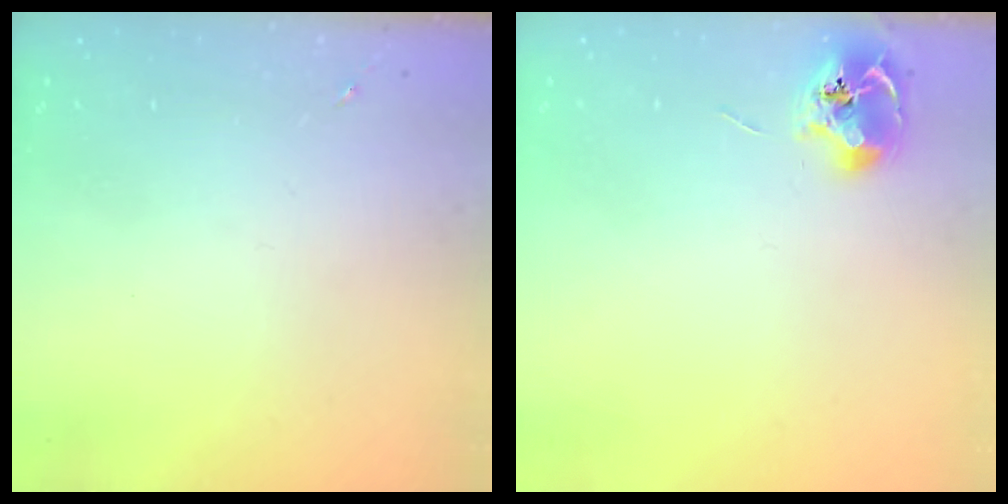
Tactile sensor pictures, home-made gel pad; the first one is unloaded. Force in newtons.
{"total": 9.0, "press": 8.9, "slide": 0.8}